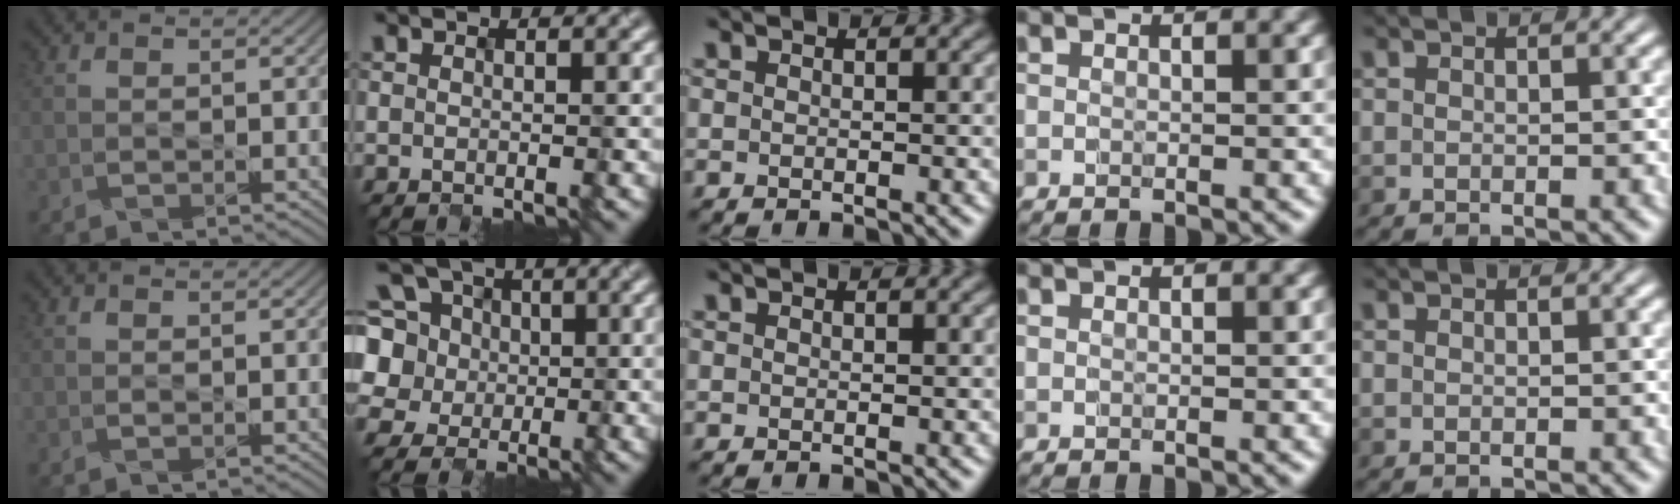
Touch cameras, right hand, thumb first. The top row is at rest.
{"index": {"total": 7.6, "force": [0.9, 7.0, 2.8], "torque": [-0.095, 0.016, 0.022]}}